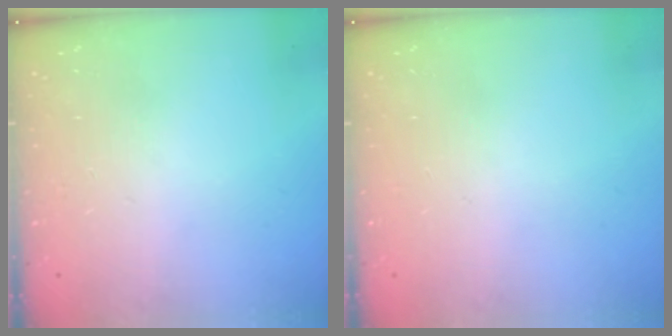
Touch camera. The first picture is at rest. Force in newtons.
{"total": 0.0}